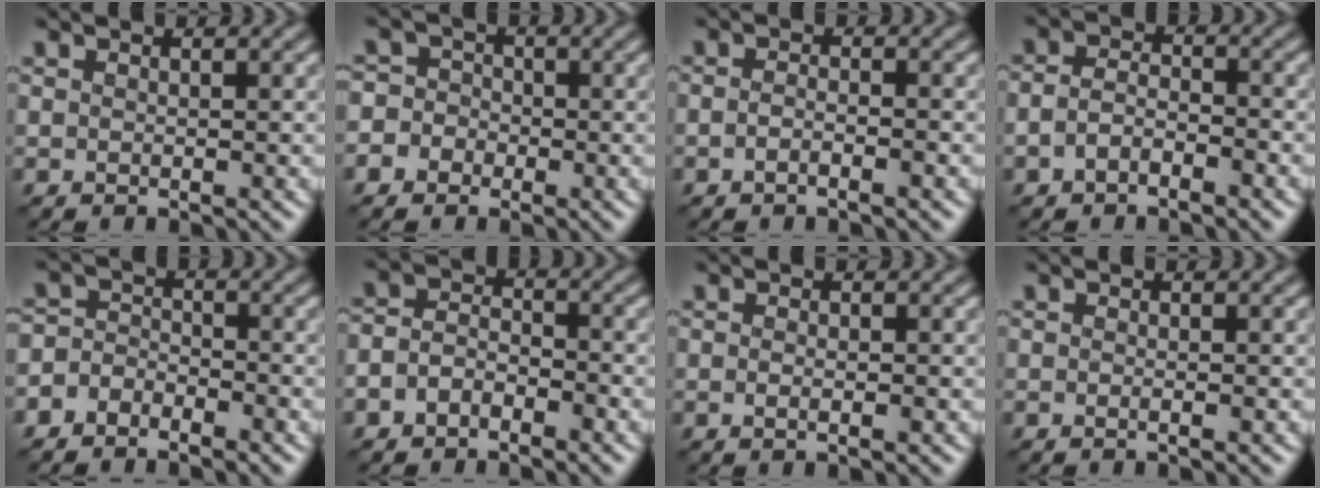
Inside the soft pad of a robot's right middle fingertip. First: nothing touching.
{"total": 4.7, "force": [-2.0, 4.1, 0.9], "torque": [0.006, 0.009, -0.063]}
{"total": 1.5, "force": [-0.8, 0.5, 1.2], "torque": [-0.020, 0.000, -0.018]}
{"total": 2.3, "force": [-1.2, 1.3, 1.6], "torque": [-0.031, 0.006, -0.028]}
{"total": 2.9, "force": [-2.0, 1.8, 0.9], "torque": [0.005, 0.006, -0.047]}
{"total": 3.0, "force": [-1.5, 1.9, 1.7], "torque": [-0.032, 0.006, -0.035]}
{"total": 1.3, "force": [-0.3, 0.4, 1.2], "torque": [-0.017, -0.008, -0.004]}
{"total": 0.9, "force": [-0.3, 0.2, 0.8], "torque": [-0.011, -0.005, -0.008]}